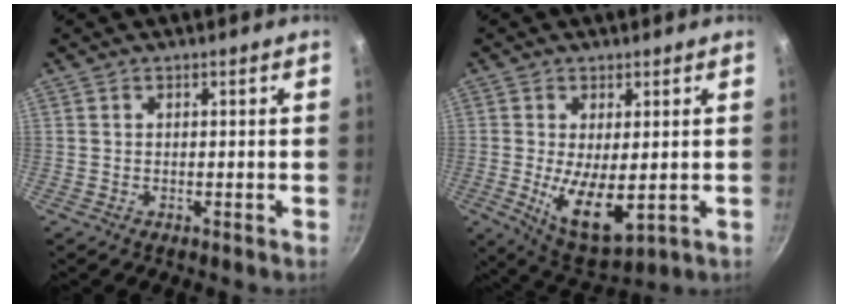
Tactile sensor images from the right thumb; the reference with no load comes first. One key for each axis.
{"total": 10.5, "fx": -0.8, "fy": 4.5, "fz": 9.4, "tx": -0.154, "ty": -0.020, "tz": 0.003}